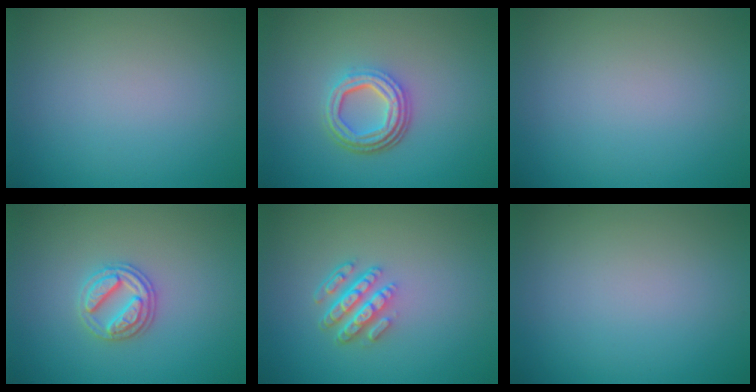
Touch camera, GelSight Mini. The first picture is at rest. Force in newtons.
{"total": 4.7, "press": 3.4, "slide": 3.2}
{"total": 0.0}
{"total": 2.9, "press": 2.8, "slide": 0.9}
{"total": 4.3, "press": 3.1, "slide": 3.0}
{"total": 0.0}